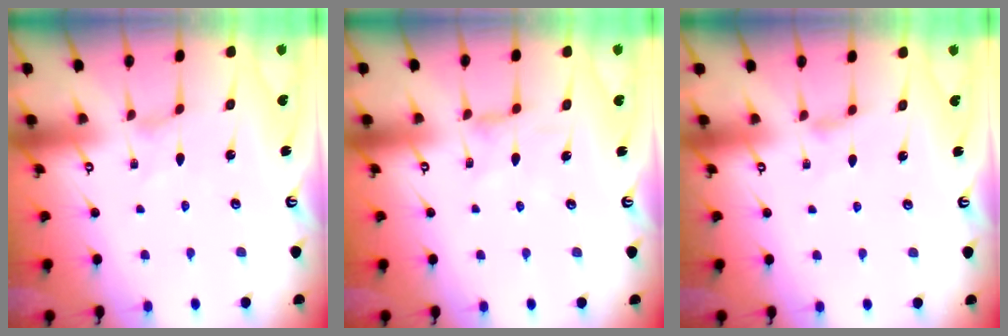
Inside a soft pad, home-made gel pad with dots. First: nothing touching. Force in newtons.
{"total": 1.4, "press": 1.4, "slide": 0.4}
{"total": 2.9, "press": 2.8, "slide": 0.5}